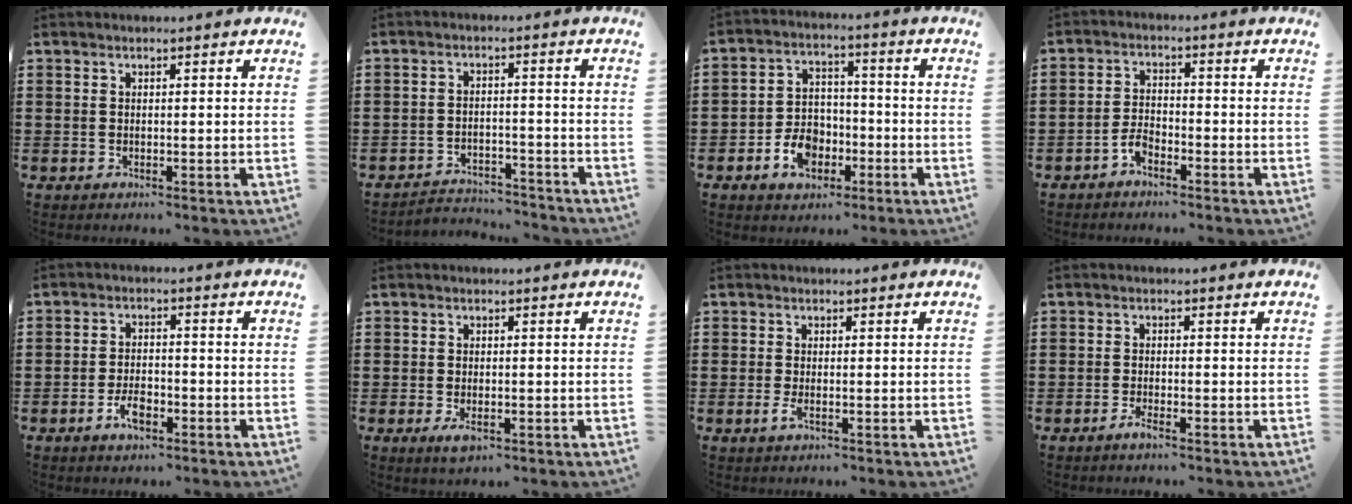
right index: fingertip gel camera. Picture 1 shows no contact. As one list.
[{"total": 3.3, "force": [-3.2, 0.6, 0.4], "torque": [-0.012, 0.006, -0.069]}, {"total": 6.5, "force": [-3.0, 4.7, 3.3], "torque": [-0.079, 0.010, -0.059]}, {"total": 3.0, "force": [-2.2, 1.4, 1.4], "torque": [-0.037, 0.004, -0.046]}, {"total": 4.0, "force": [-1.9, 1.8, 3.0], "torque": [-0.065, 0.001, -0.040]}, {"total": 1.8, "force": [-0.6, 0.8, 1.5], "torque": [-0.035, -0.005, -0.013]}, {"total": 1.2, "force": [-0.4, 0.3, 1.1], "torque": [-0.028, -0.006, -0.009]}, {"total": 1.4, "force": [-1.1, 0.0, 0.9], "torque": [-0.022, -0.007, -0.022]}]